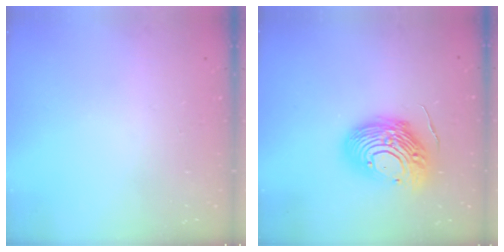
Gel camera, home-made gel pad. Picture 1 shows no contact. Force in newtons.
{"total": 16.8, "press": 16.7, "slide": 1.9}